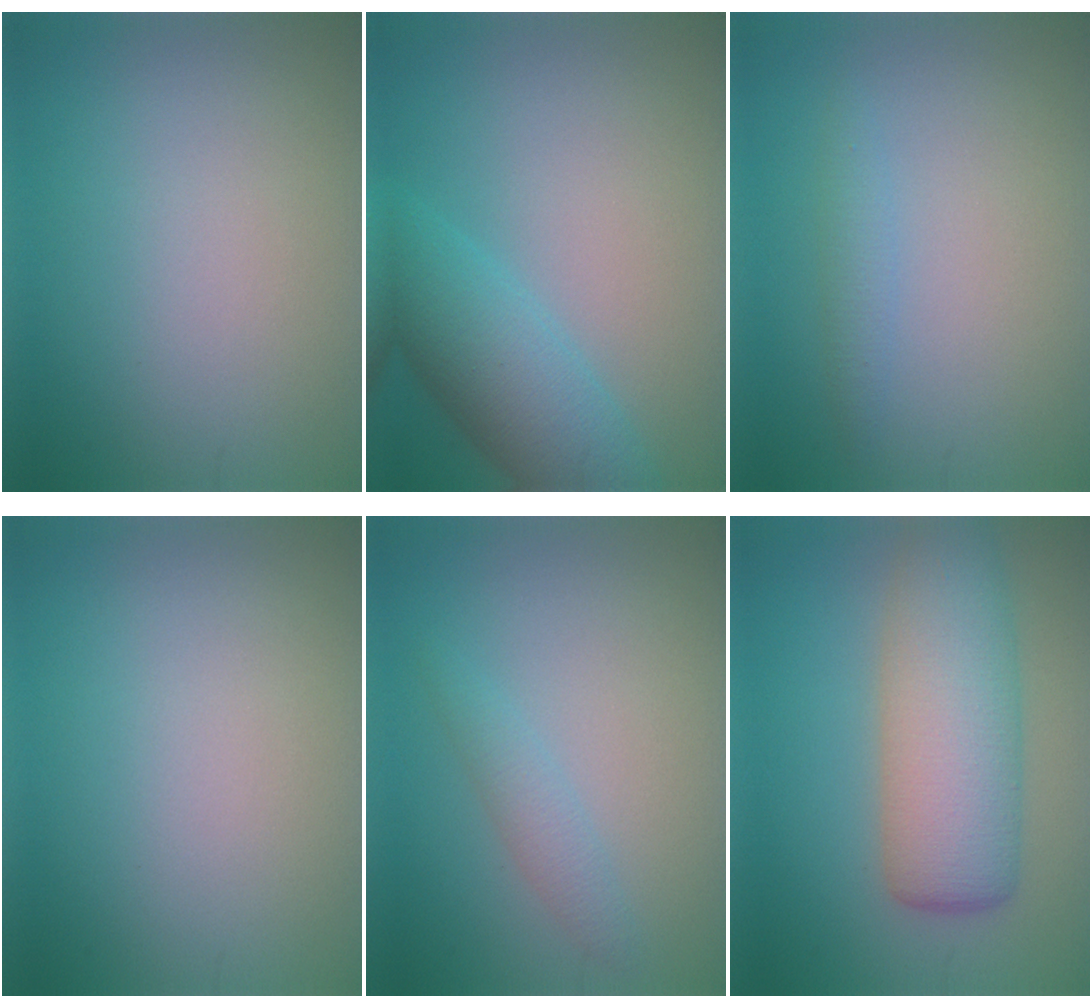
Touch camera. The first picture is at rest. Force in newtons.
{"total": 6.0, "press": 6.0, "slide": 0.3}
{"total": 1.4, "press": 1.4, "slide": 0.1}
{"total": 0.0}
{"total": 1.7, "press": 1.7, "slide": 0.1}
{"total": 7.8, "press": 7.8, "slide": 0.2}